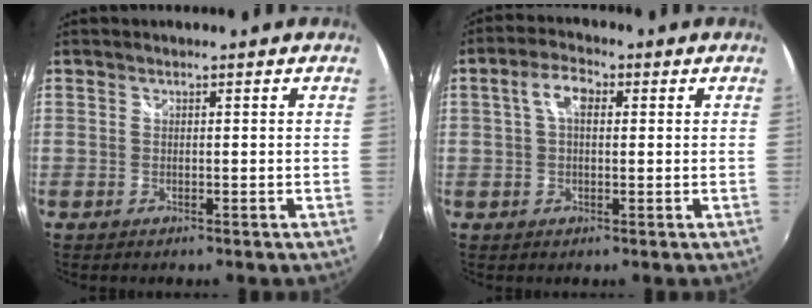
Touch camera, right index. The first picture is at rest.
{"total": 5.0, "force": [1.1, 2.7, 4.0], "torque": [-0.077, 0.017, 0.019]}